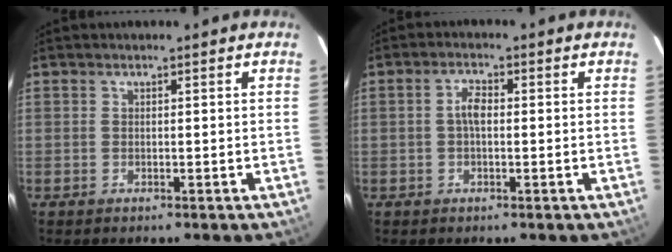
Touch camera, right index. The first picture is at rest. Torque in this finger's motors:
{"motor_torque": [0.64, 0.04, 0.40, 0.06]}